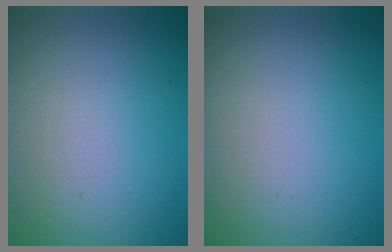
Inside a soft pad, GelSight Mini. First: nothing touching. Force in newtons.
{"total": 0.0}